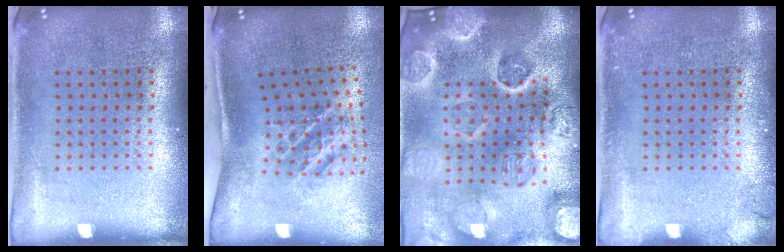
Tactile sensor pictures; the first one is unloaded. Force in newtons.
{"total": 1.6, "press": 1.2, "slide": 1.1}
{"total": 4.9, "press": 4.3, "slide": 2.3}
{"total": 1.0, "press": 1.0, "slide": 0.1}